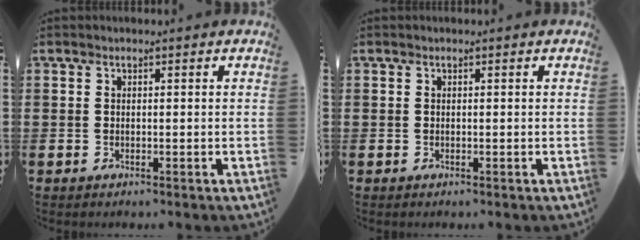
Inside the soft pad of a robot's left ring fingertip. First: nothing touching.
{"total": 0.0}